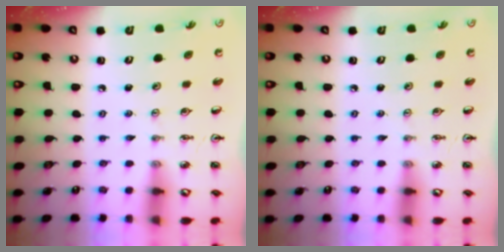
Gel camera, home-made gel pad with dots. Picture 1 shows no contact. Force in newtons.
{"total": 0.0}